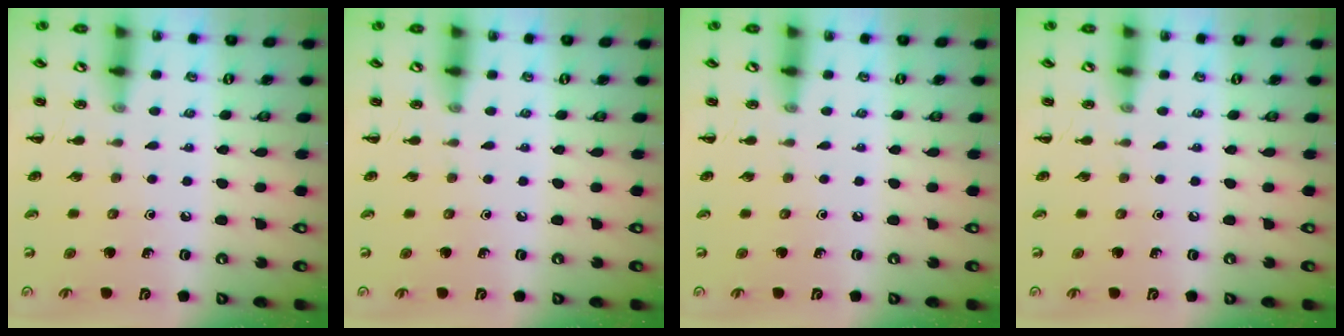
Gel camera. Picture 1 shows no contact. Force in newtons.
{"total": 0.0}
{"total": 0.0}
{"total": 0.0}